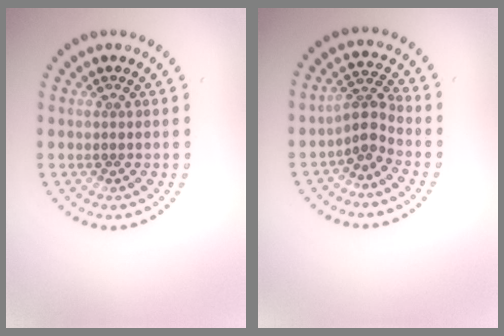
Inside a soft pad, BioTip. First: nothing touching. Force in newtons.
{"total": 2.7, "press": 1.9, "slide": 2.0}